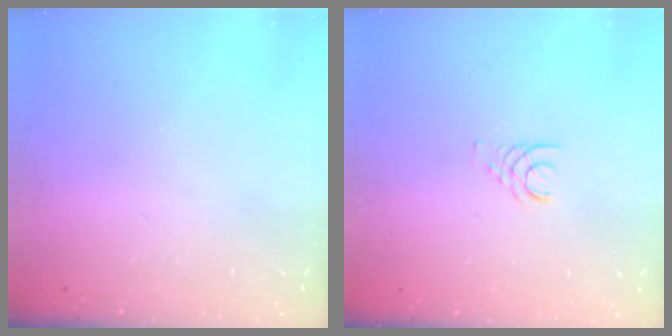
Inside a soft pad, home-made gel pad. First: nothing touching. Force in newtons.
{"total": 1.7, "press": 1.7, "slide": 0.2}